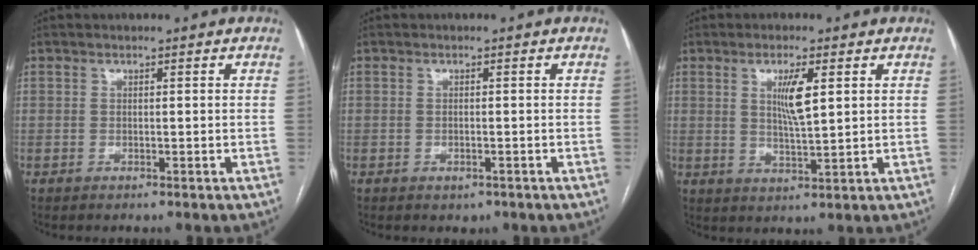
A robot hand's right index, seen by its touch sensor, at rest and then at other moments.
{"total": 1.2, "force": [-0.7, 0.8, 0.7], "torque": [-0.012, 0.000, -0.001]}
{"total": 5.2, "force": [1.7, 0.5, 4.9], "torque": [-0.092, -0.007, 0.032]}